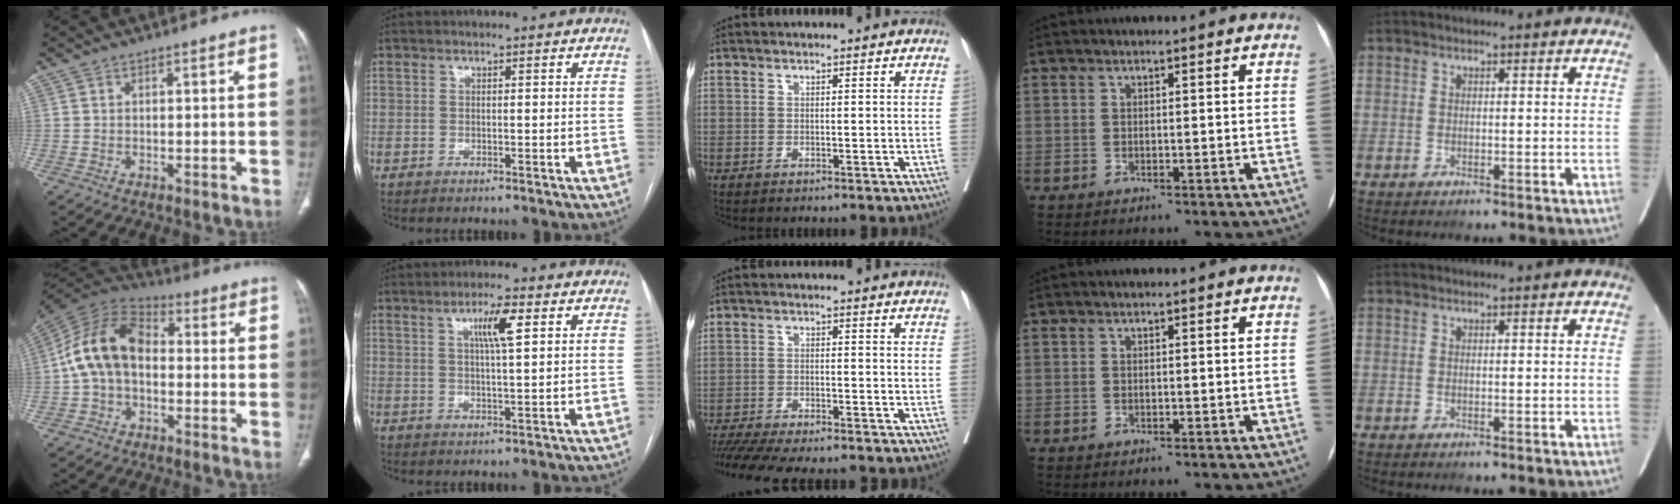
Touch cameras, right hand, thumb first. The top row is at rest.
{"thumb": {"total": 13.8, "force": [-0.6, 9.4, 10.1], "torque": [-0.179, 0.038, -0.025]}, "index": {"total": 5.3, "force": [2.1, 0.4, 4.9], "torque": [-0.086, 0.003, 0.035]}, "middle": {"total": 16.1, "force": [-14.3, 2.2, 7.1], "torque": [-0.137, -0.027, -0.204]}}